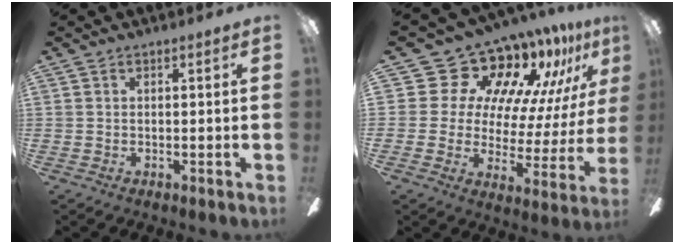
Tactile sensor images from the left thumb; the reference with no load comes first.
{"total": 19.2, "force": [14.6, 10.2, 7.1], "torque": [-0.120, -0.114, 0.269]}